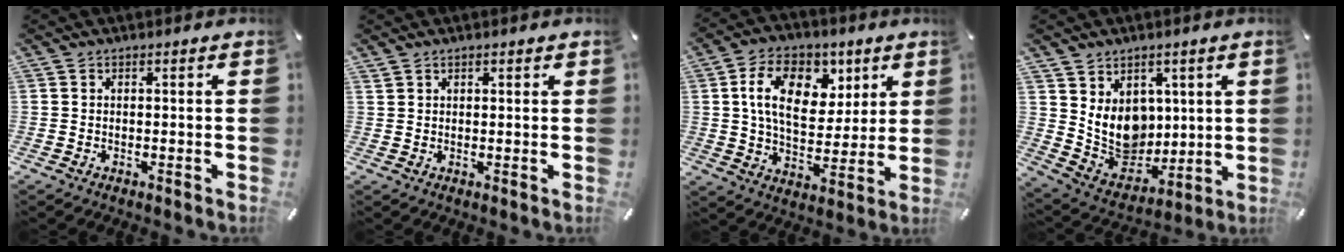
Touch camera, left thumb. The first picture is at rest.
{"total": 1.1, "force": [0.9, 0.7, 0.3], "torque": [-0.005, -0.001, 0.017]}
{"total": 15.5, "force": [5.6, 10.6, 9.8], "torque": [-0.156, -0.001, 0.102]}
{"total": 12.2, "force": [3.6, 10.3, 5.5], "torque": [-0.105, -0.035, 0.079]}